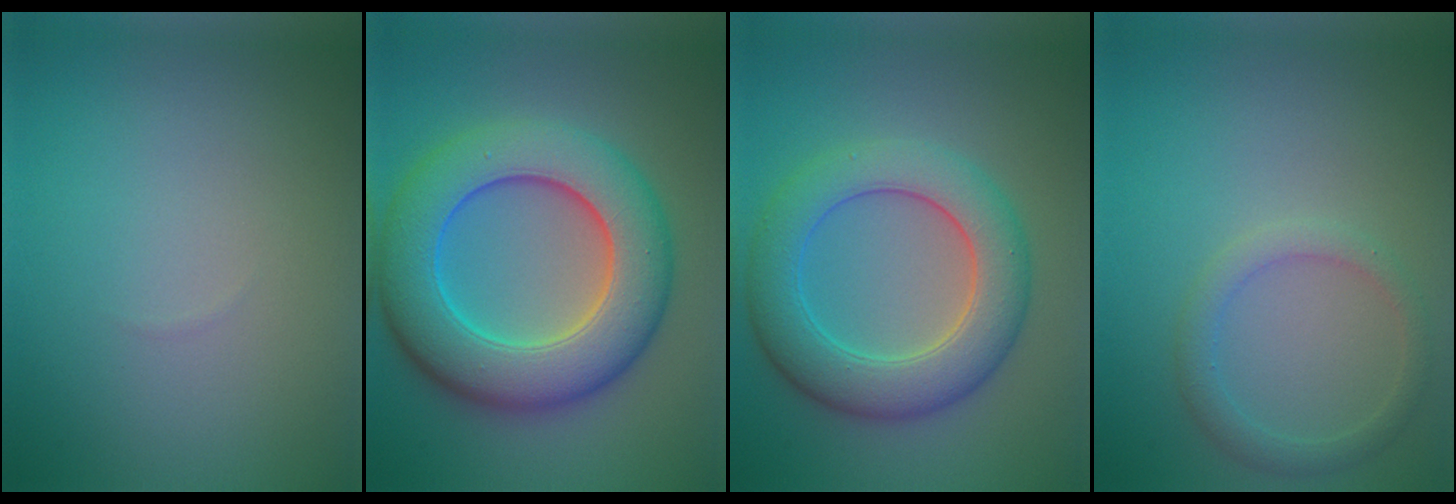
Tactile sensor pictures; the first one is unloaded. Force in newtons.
{"total": 10.6, "press": 10.6, "slide": 0.2}
{"total": 7.0, "press": 7.0, "slide": 0.1}
{"total": 2.1, "press": 2.1, "slide": 0.1}